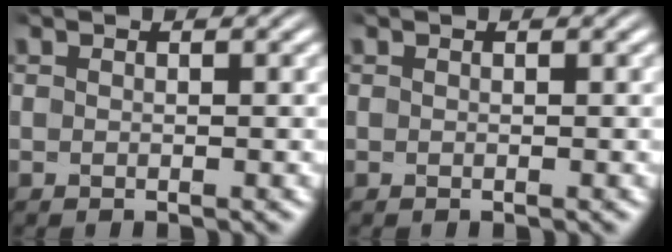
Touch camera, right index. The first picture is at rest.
{"total": 0.0}